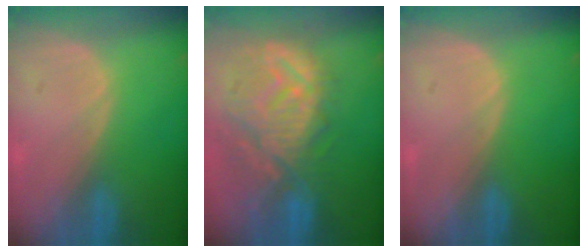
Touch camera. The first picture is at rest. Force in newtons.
{"total": 11.9, "press": 10.8, "slide": 5.0}
{"total": 0.0}